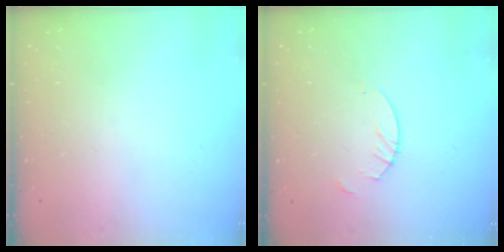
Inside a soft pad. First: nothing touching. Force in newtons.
{"total": 2.7, "press": 2.7, "slide": 0.2}